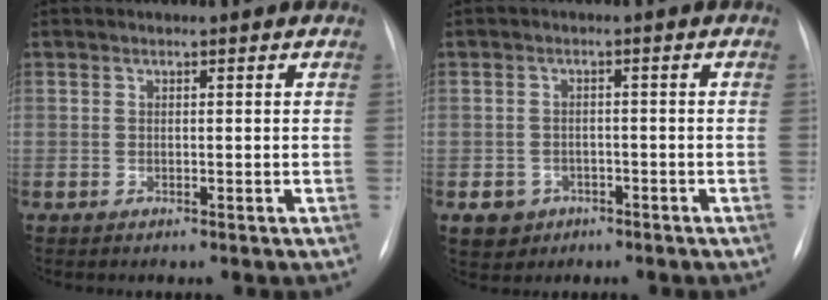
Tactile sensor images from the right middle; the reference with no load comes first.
{"total": 3.7, "force": [-1.8, 3.2, 0.5], "torque": [-0.003, 0.009, -0.021]}